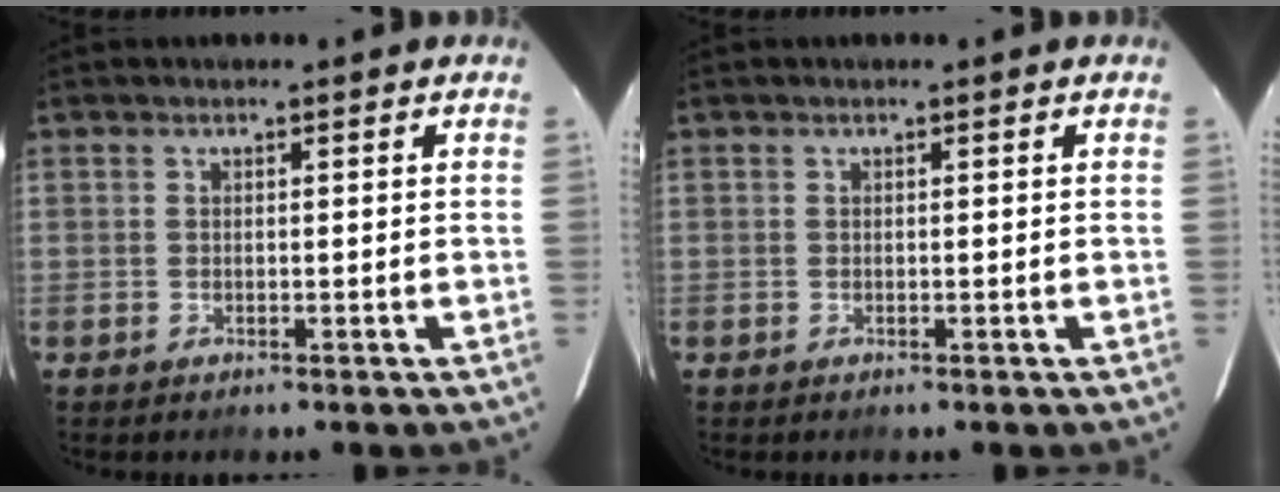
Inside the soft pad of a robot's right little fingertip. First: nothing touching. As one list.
[{"total": 0.0}]